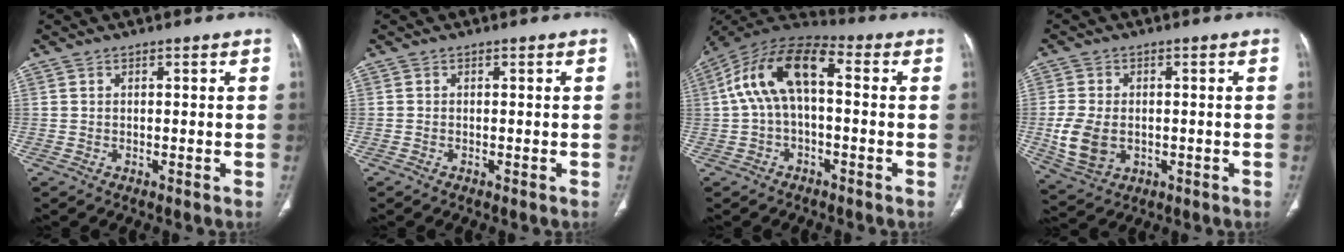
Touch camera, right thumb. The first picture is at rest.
{"total": 0.0}
{"total": 13.6, "force": [1.0, 7.1, 11.6], "torque": [-0.217, 0.048, 0.006]}
{"total": 9.0, "force": [-1.2, 6.4, 6.2], "torque": [-0.122, -0.005, -0.011]}